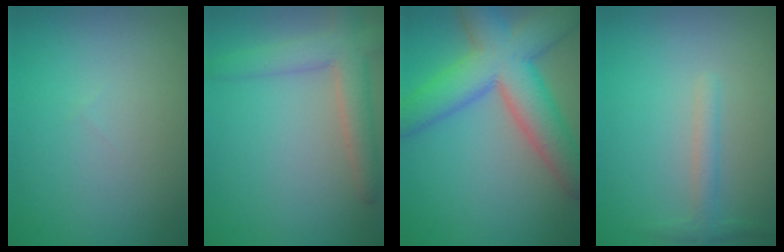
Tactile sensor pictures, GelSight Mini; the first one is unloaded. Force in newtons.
{"total": 4.0, "press": 4.0, "slide": 0.3}
{"total": 9.2, "press": 9.2, "slide": 0.2}
{"total": 1.5, "press": 1.5, "slide": 0.0}